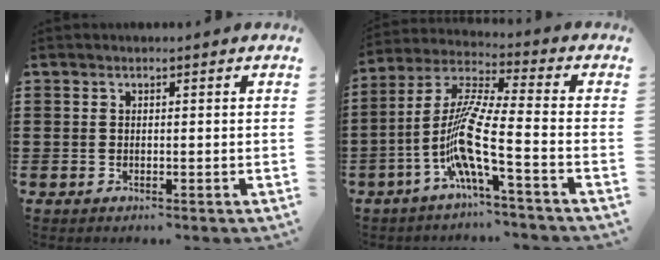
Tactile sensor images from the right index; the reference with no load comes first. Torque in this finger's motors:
{"motor_torque": [2.14, 0.00, 0.62, 0.21]}